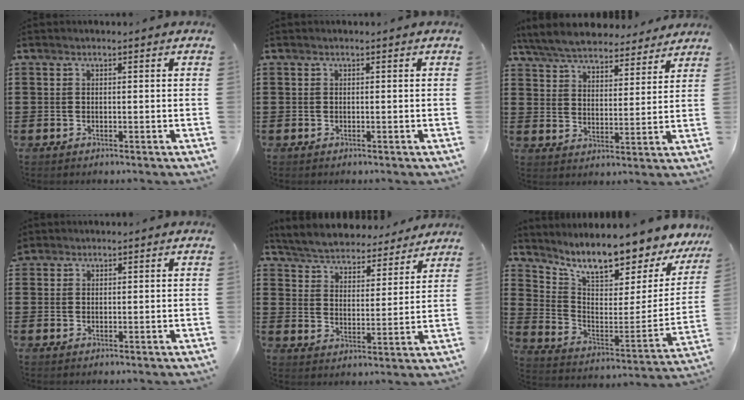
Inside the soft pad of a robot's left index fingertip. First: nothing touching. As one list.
[{"total": 0.0}, {"total": 6.5, "force": [6.3, 0.7, 1.4], "torque": [-0.055, -0.034, 0.113]}, {"total": 1.3, "force": [1.2, 0.5, 0.0], "torque": [-0.003, 0.002, 0.025]}, {"total": 5.1, "force": [5.1, 0.0, 0.3], "torque": [-0.034, -0.041, 0.085]}, {"total": 9.3, "force": [8.1, 1.1, 4.3], "torque": [-0.099, -0.078, 0.129]}]